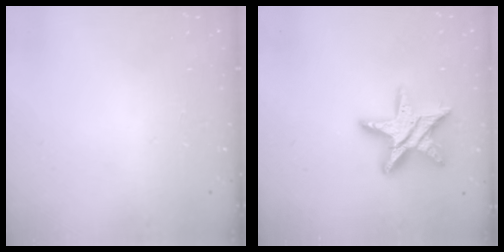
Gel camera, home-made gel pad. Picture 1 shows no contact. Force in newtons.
{"total": 15.0, "press": 15.0, "slide": 1.2}